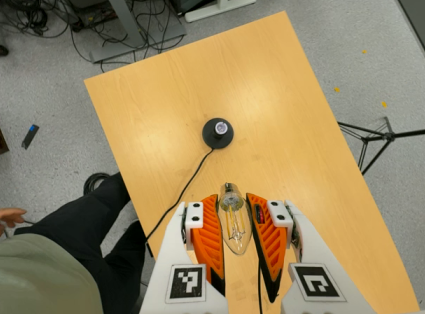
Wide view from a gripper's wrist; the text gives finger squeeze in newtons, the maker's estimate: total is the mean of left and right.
{"total": 22.8, "left": 24.9, "right": 20.7}